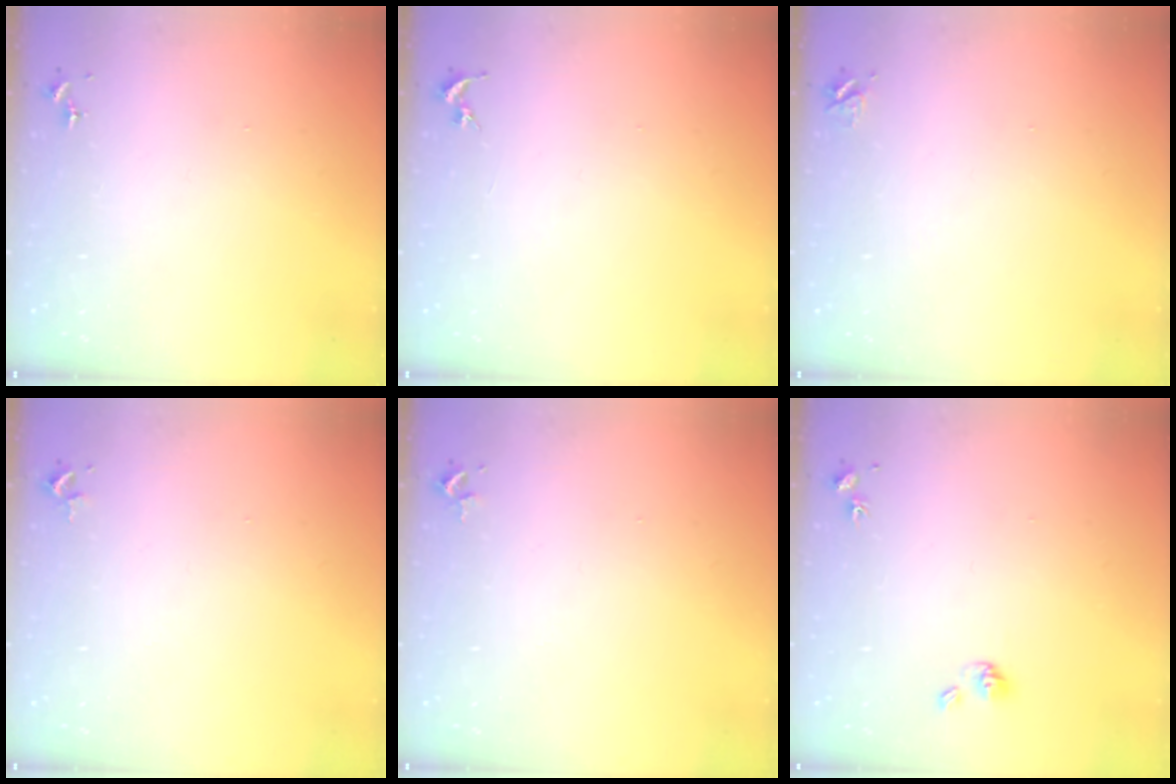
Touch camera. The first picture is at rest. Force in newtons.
{"total": 0.0}
{"total": 3.7, "press": 3.6, "slide": 0.5}
{"total": 2.4, "press": 2.4, "slide": 0.3}
{"total": 2.4, "press": 2.4, "slide": 0.3}
{"total": 5.8, "press": 5.3, "slide": 2.3}